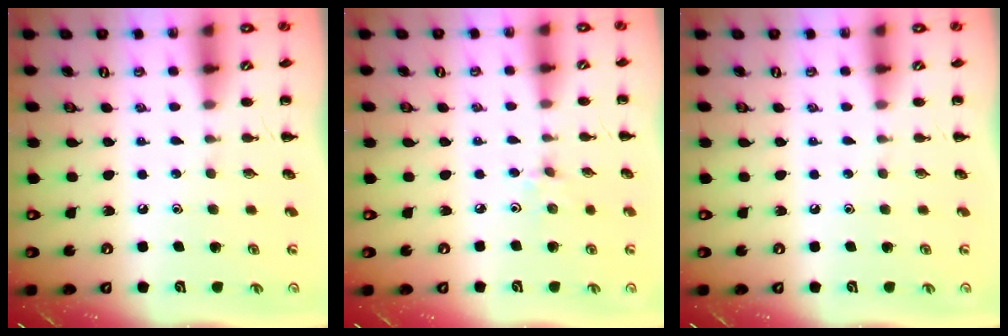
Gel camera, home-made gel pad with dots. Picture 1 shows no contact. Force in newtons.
{"total": 1.7, "press": 1.6, "slide": 0.6}
{"total": 0.0}